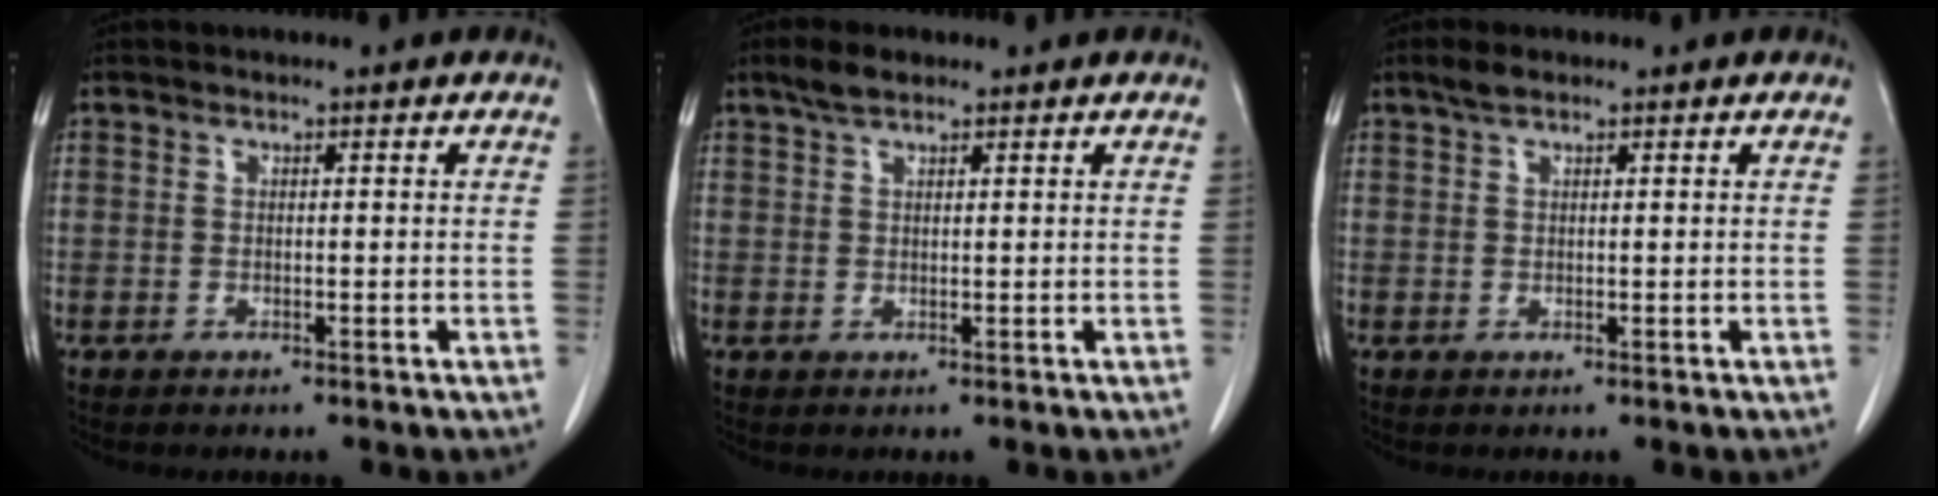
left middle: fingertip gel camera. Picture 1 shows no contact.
{"total": 2.7, "force": [2.0, 0.9, 1.5], "torque": [-0.034, 0.008, 0.038]}
{"total": 1.7, "force": [1.3, 0.5, 1.0], "torque": [-0.023, 0.010, 0.026]}